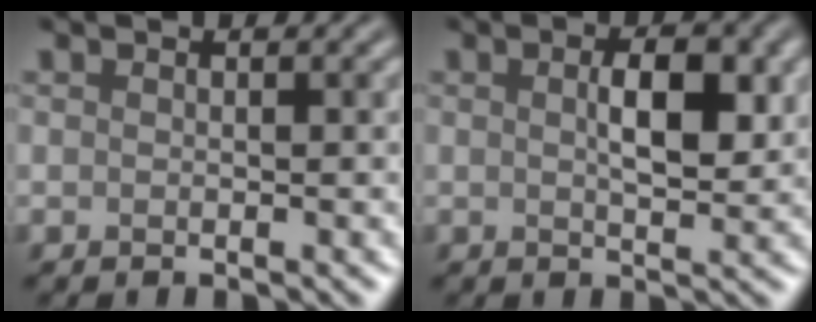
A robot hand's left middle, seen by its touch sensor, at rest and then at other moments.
{"total": 4.0, "force": [0.8, 1.6, 3.6], "torque": [-0.066, 0.001, 0.015]}